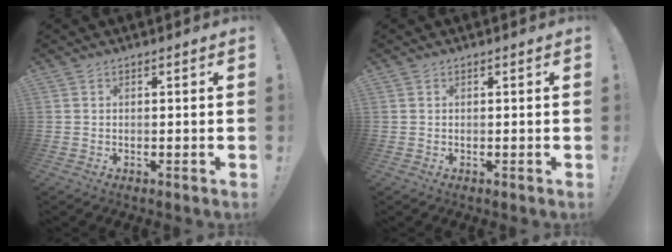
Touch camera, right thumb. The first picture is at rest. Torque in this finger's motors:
{"motor_torque": [-0.06, -0.13, -0.26, 0.31, 0.07]}